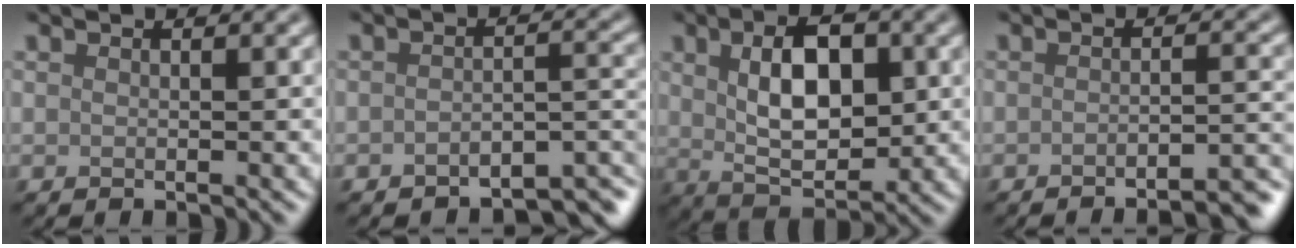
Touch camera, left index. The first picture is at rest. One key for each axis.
{"total": 4.3, "fx": -3.6, "fy": 1.0, "fz": 2.0, "tx": -0.025, "ty": -0.001, "tz": -0.050}
{"total": 7.3, "fx": 1.2, "fy": 3.8, "fz": 6.0, "tx": -0.097, "ty": 0.008, "tz": 0.020}
{"total": 4.3, "fx": -3.4, "fy": 0.8, "fz": 2.5, "tx": -0.023, "ty": 0.012, "tz": -0.045}